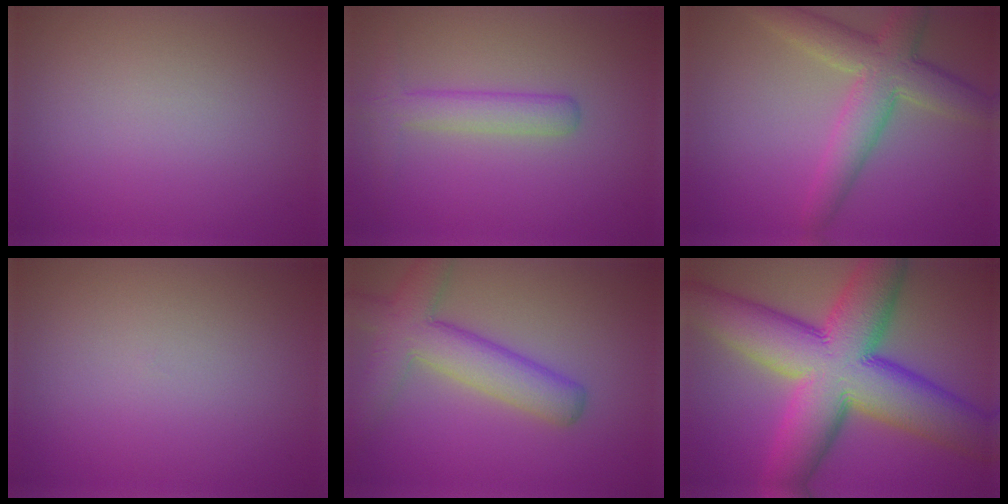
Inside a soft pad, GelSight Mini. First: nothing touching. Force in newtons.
{"total": 3.0, "press": 3.0, "slide": 0.0}
{"total": 5.7, "press": 5.7, "slide": 0.4}
{"total": 0.0}
{"total": 6.2, "press": 6.2, "slide": 0.4}
{"total": 15.3, "press": 15.3, "slide": 0.4}